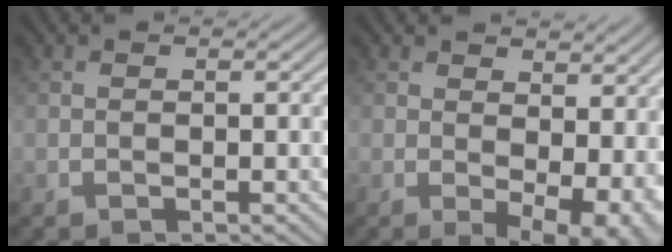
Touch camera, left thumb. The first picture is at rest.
{"total": 8.0, "force": [1.3, 4.3, 6.6], "torque": [-0.091, -0.011, 0.032]}